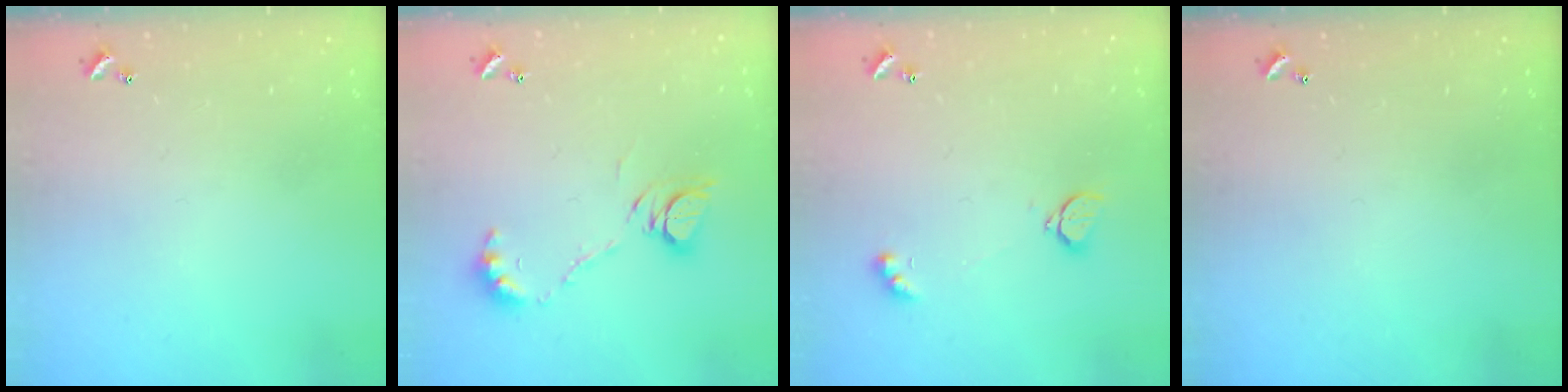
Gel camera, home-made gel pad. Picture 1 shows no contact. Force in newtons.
{"total": 9.7, "press": 9.6, "slide": 0.9}
{"total": 2.4, "press": 2.3, "slide": 0.8}
{"total": 0.0}